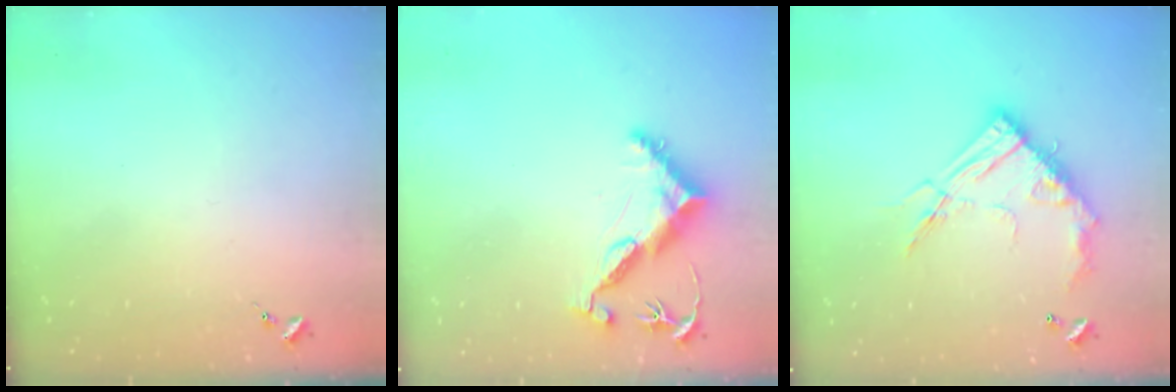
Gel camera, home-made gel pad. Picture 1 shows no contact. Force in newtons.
{"total": 11.7, "press": 11.7, "slide": 1.0}
{"total": 17.2, "press": 17.1, "slide": 1.4}